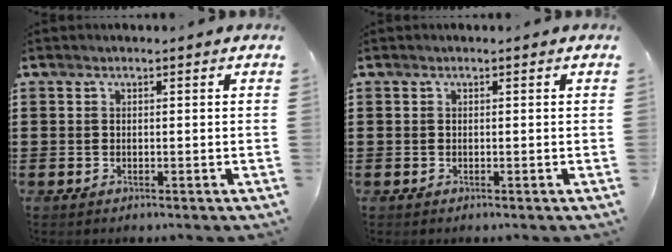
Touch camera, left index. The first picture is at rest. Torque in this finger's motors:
{"motor_torque": [-0.01, 0.00, 0.00, 0.00]}